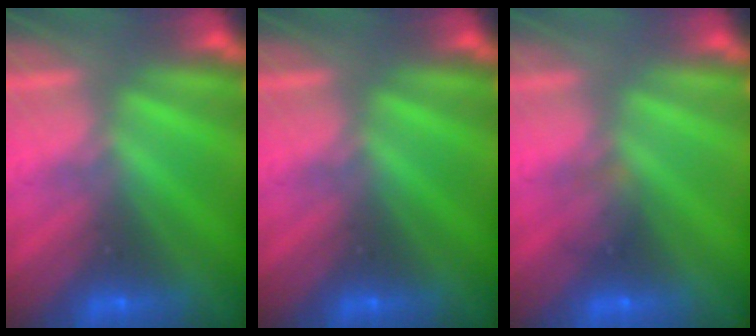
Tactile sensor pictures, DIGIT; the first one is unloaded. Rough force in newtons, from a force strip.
{"total": 0.0}
{"total": 1.3}